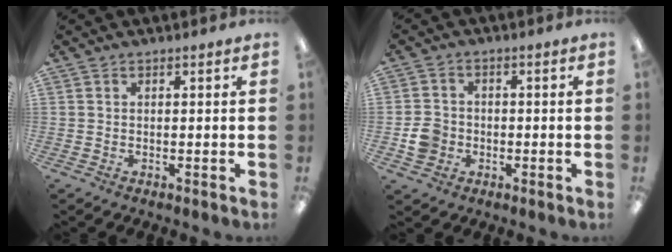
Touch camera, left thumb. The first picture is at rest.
{"total": 5.3, "force": [-1.5, 4.7, 1.9], "torque": [-0.031, 0.008, -0.027]}